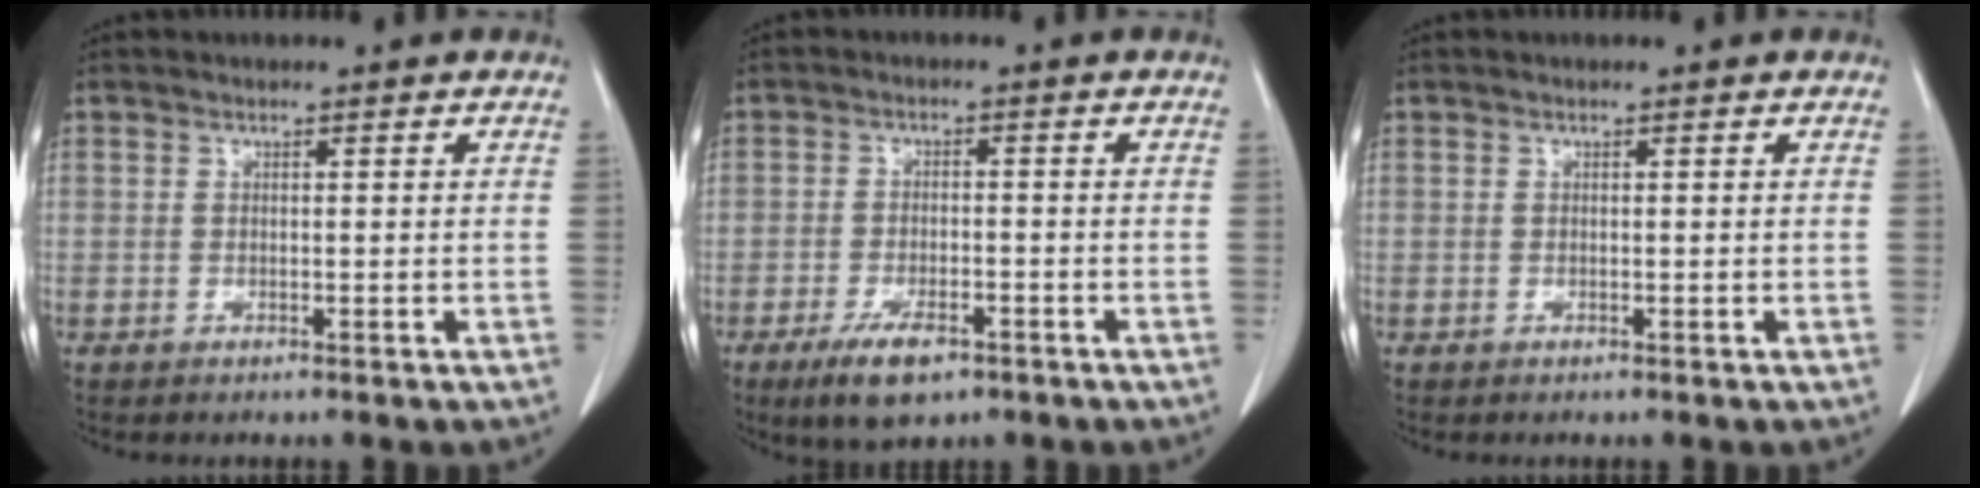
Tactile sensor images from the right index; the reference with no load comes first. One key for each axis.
{"total": 6.3, "fx": -3.9, "fy": 2.3, "fz": 4.4, "tx": -0.083, "ty": -0.008, "tz": -0.060}
{"total": 0.0}